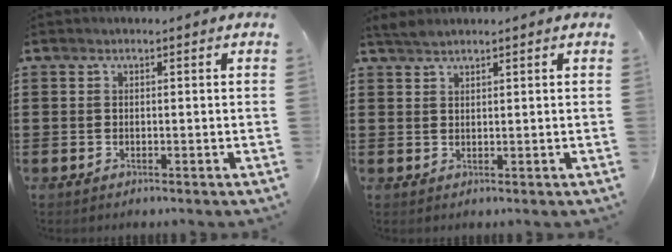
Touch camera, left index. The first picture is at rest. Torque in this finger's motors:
{"motor_torque": [0.08, -0.32, -0.16, 0.01]}